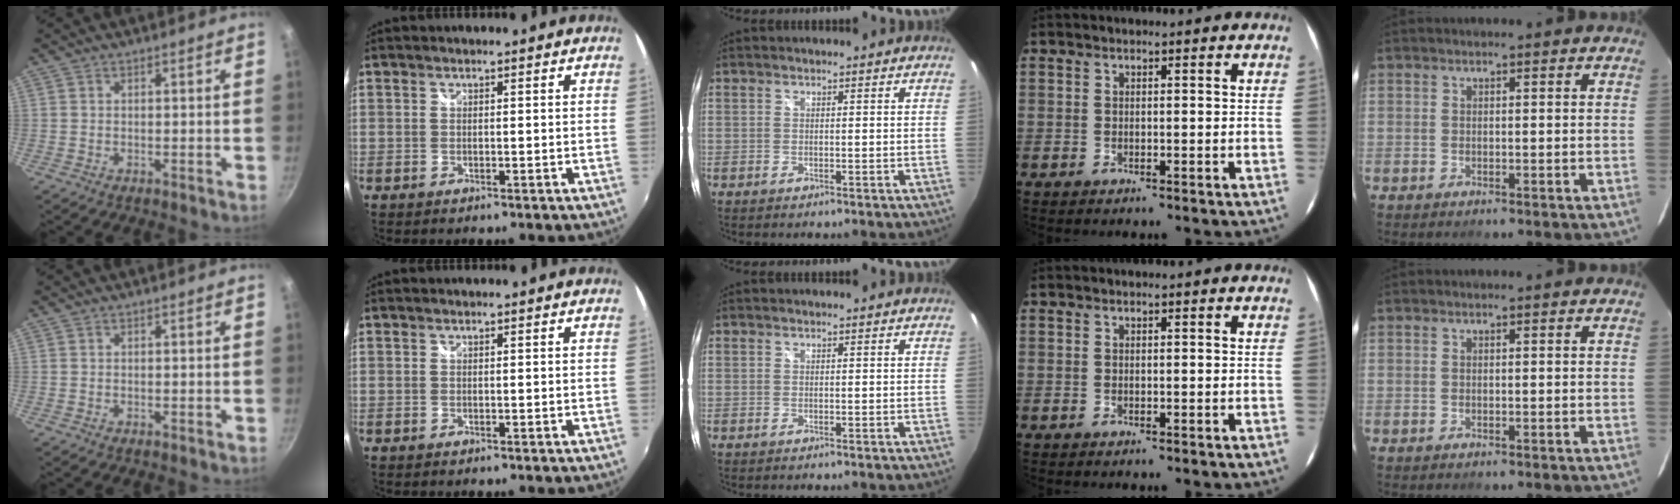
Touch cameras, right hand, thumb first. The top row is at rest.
{}